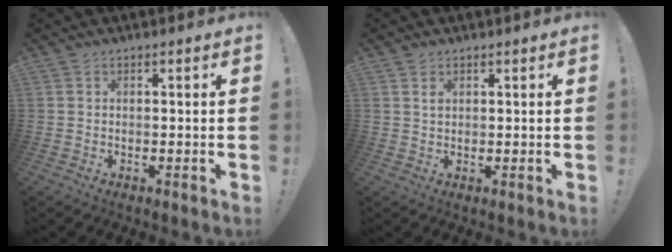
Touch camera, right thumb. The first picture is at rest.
{"total": 1.3, "force": [0.8, 0.8, 0.6], "torque": [0.001, -0.004, 0.013]}